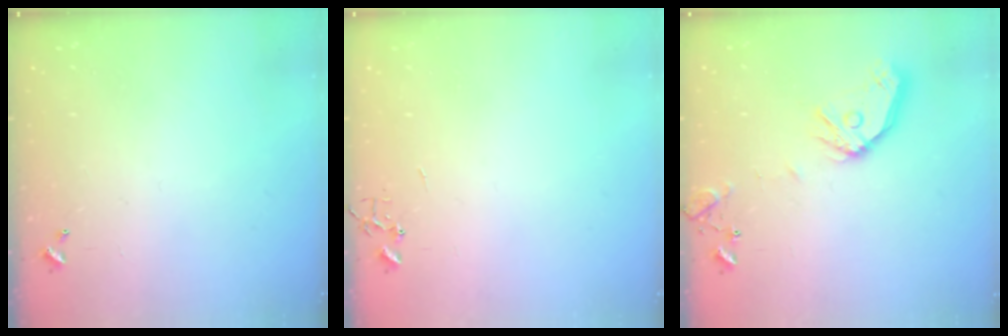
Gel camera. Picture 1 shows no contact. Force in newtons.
{"total": 0.0}
{"total": 13.4, "press": 13.2, "slide": 2.1}